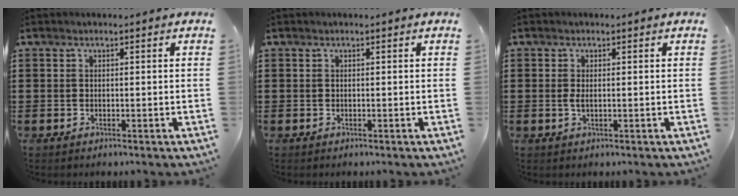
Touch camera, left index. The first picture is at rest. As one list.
[{"total": 0.0}, {"total": 1.2, "force": [-0.1, 0.3, 1.1], "torque": [-0.030, -0.002, -0.004]}]